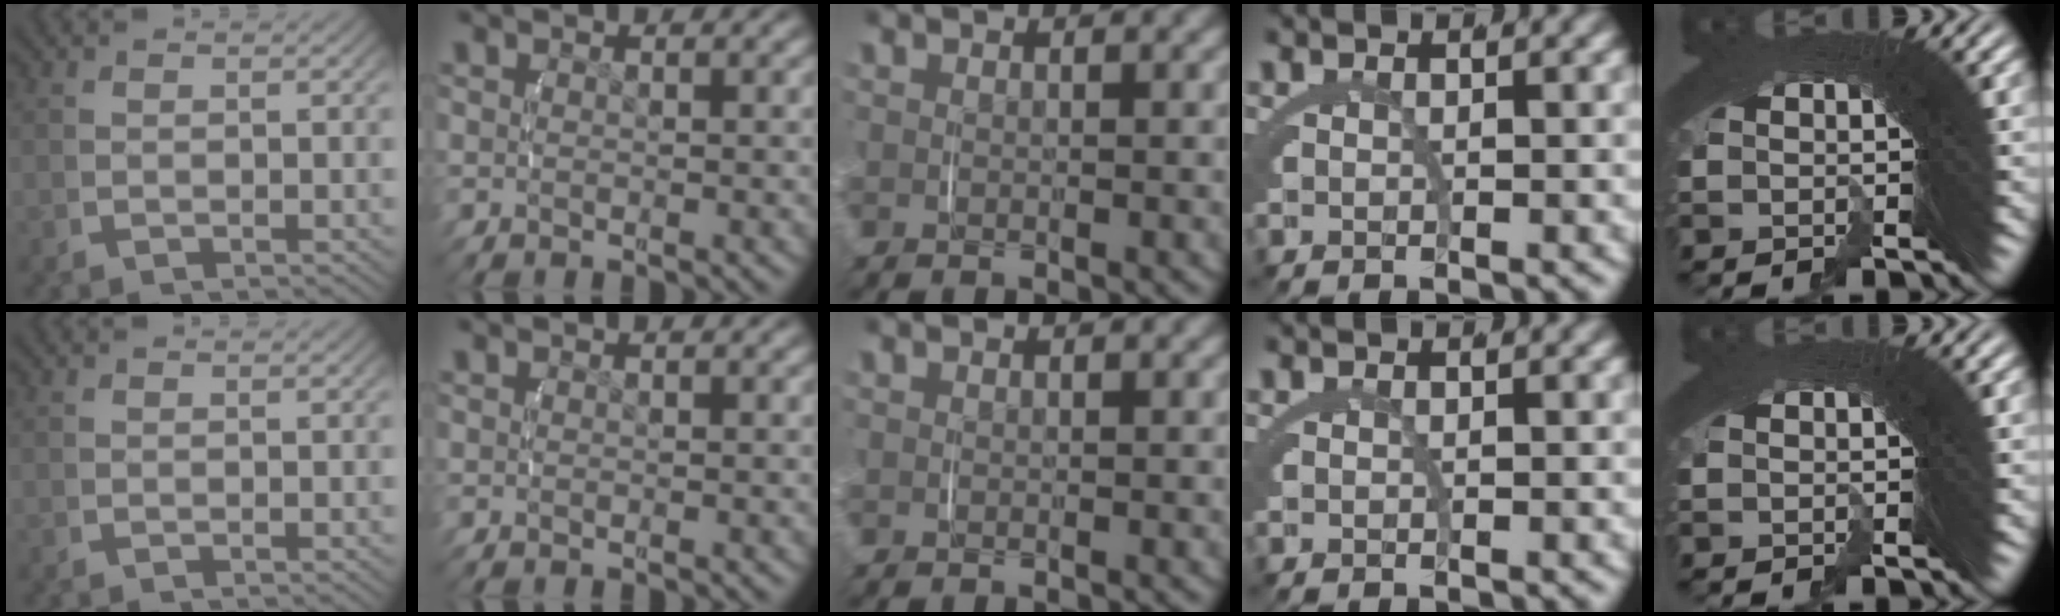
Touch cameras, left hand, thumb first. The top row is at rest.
{}